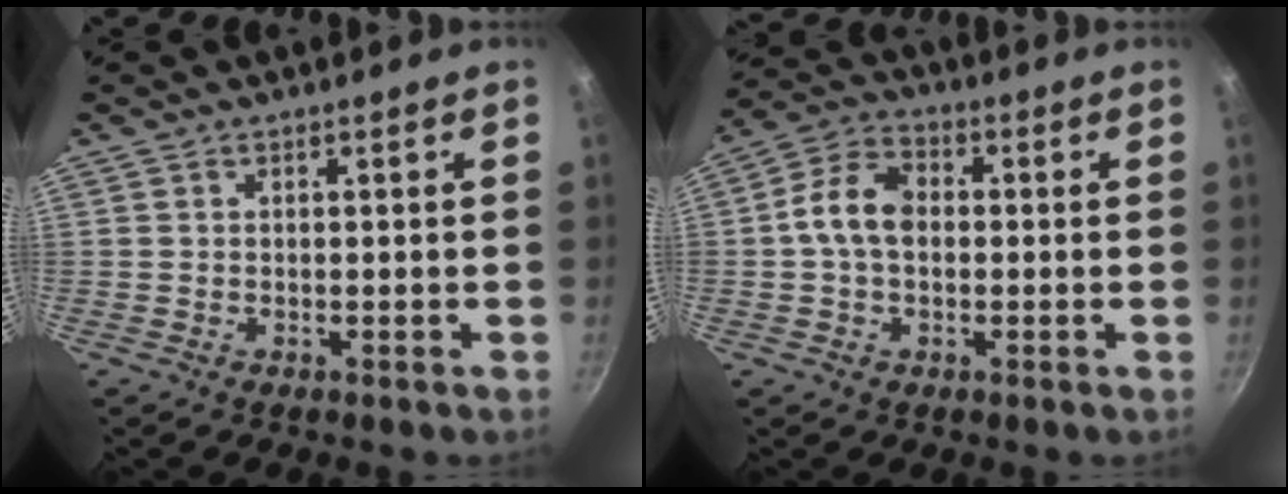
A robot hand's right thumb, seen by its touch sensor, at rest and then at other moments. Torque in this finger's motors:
{"motor_torque": [0.21, 0.22, 0.15, -0.12, 0.33]}